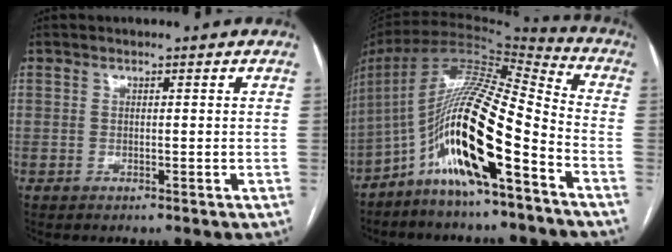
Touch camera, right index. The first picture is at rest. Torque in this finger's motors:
{"motor_torque": [1.92, -0.22, 0.40, 0.09]}